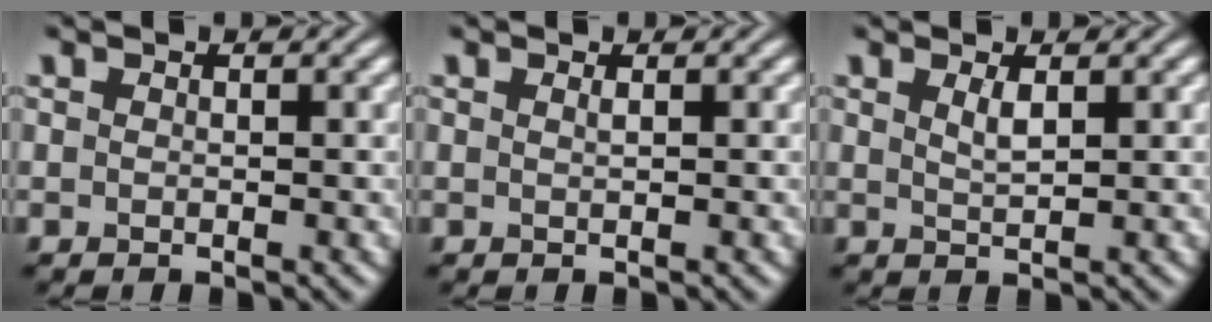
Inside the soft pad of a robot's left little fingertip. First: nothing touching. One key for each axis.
{"total": 0.5, "fx": 0.3, "fy": 0.2, "fz": 0.4, "tx": -0.004, "ty": 0.001, "tz": 0.004}
{"total": 1.4, "fx": 0.7, "fy": 0.3, "fz": 1.1, "tx": -0.022, "ty": 0.000, "tz": 0.013}